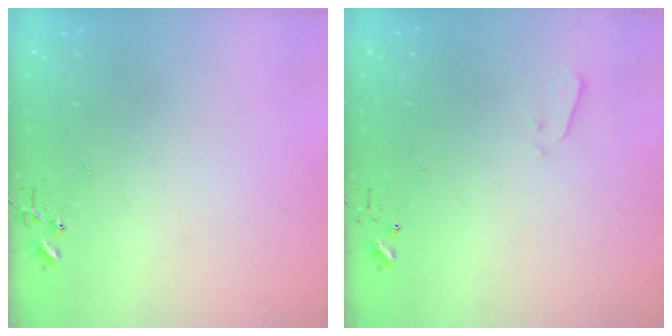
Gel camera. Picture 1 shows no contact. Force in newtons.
{"total": 1.9, "press": 1.9, "slide": 0.4}